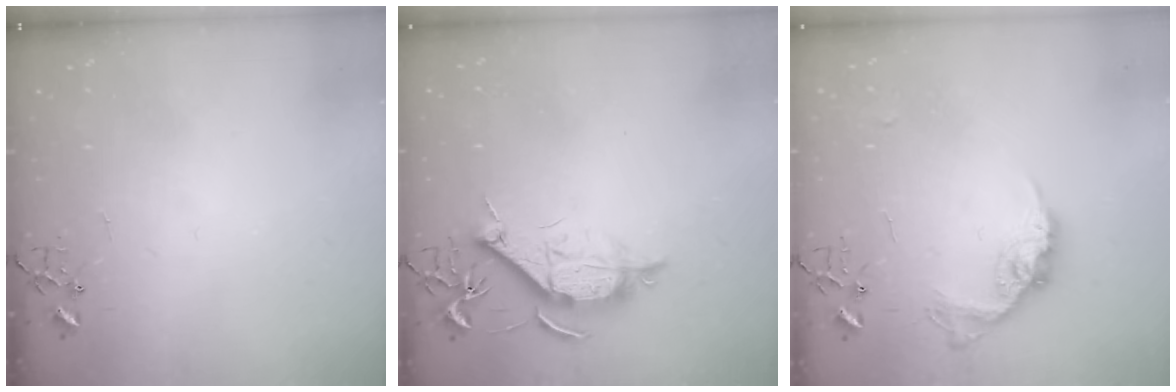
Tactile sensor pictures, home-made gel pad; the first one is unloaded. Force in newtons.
{"total": 10.6, "press": 10.6, "slide": 0.8}
{"total": 12.6, "press": 12.6, "slide": 0.5}